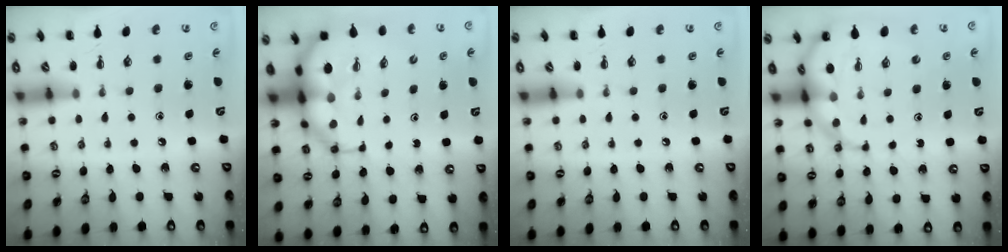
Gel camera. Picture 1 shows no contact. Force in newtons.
{"total": 9.4, "press": 9.0, "slide": 2.6}
{"total": 0.0}
{"total": 9.4, "press": 9.0, "slide": 2.7}